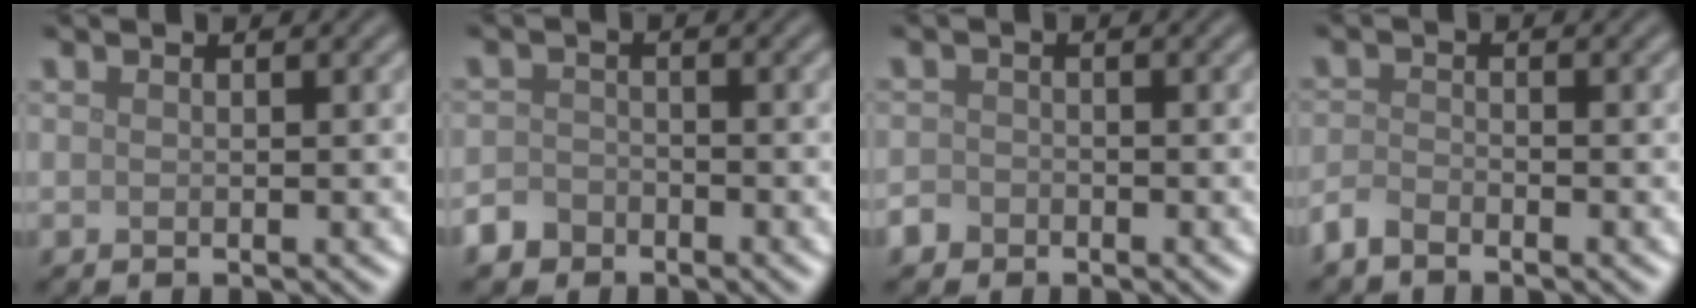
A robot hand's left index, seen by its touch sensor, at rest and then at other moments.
{"total": 2.3, "force": [-1.7, 1.5, 0.4], "torque": [-0.002, 0.002, -0.040]}
{"total": 1.4, "force": [-1.0, 1.0, 0.1], "torque": [0.004, 0.002, -0.023]}
{"total": 1.7, "force": [-1.5, 0.5, 0.6], "torque": [-0.014, 0.000, -0.038]}